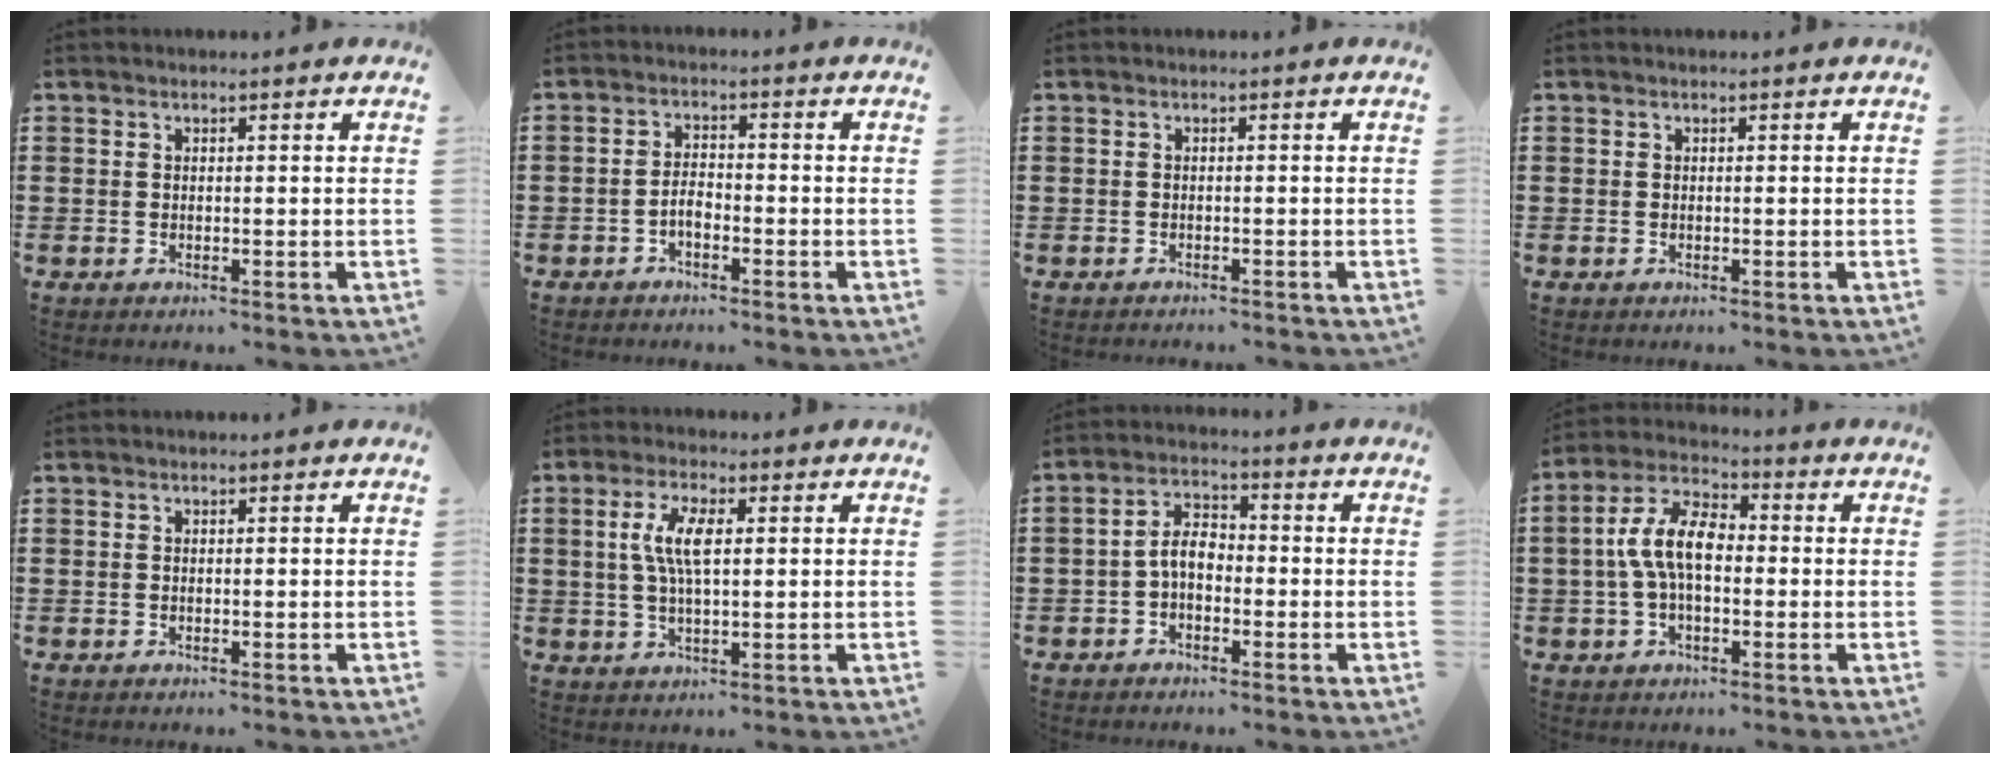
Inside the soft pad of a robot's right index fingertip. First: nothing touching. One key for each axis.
{"total": 2.5, "fx": -1.3, "fy": 1.2, "fz": 1.7, "tx": -0.042, "ty": 0.002, "tz": -0.029}
{"total": 0.7, "fx": -0.7, "fy": 0.0, "fz": 0.0, "tx": -0.001, "ty": -0.002, "tz": -0.014}
{"total": 0.0}
{"total": 0.0}
{"total": 6.1, "fx": 0.9, "fy": 2.2, "fz": 5.7, "tx": -0.121, "ty": 0.007, "tz": 0.011}
{"total": 4.6, "fx": -1.2, "fy": 2.5, "fz": 3.6, "tx": -0.081, "ty": 0.007, "tz": -0.029}
{"total": 8.7, "fx": -0.1, "fy": 4.5, "fz": 7.5, "tx": -0.171, "ty": 0.003, "tz": -0.011}